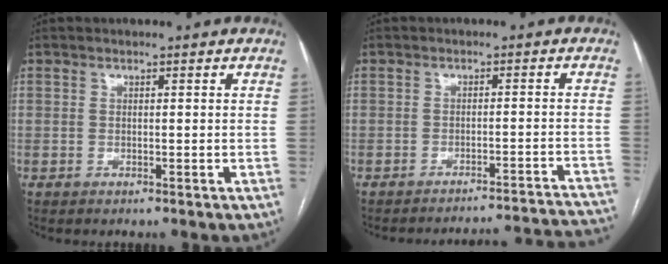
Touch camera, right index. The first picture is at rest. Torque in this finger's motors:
{"motor_torque": [-0.92, -1.21, 0.28, 0.01]}